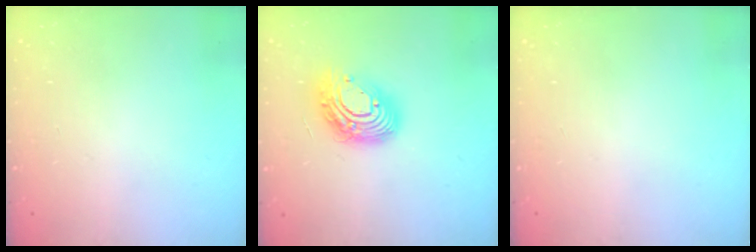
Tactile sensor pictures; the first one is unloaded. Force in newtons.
{"total": 14.4, "press": 14.3, "slide": 1.3}
{"total": 0.0}